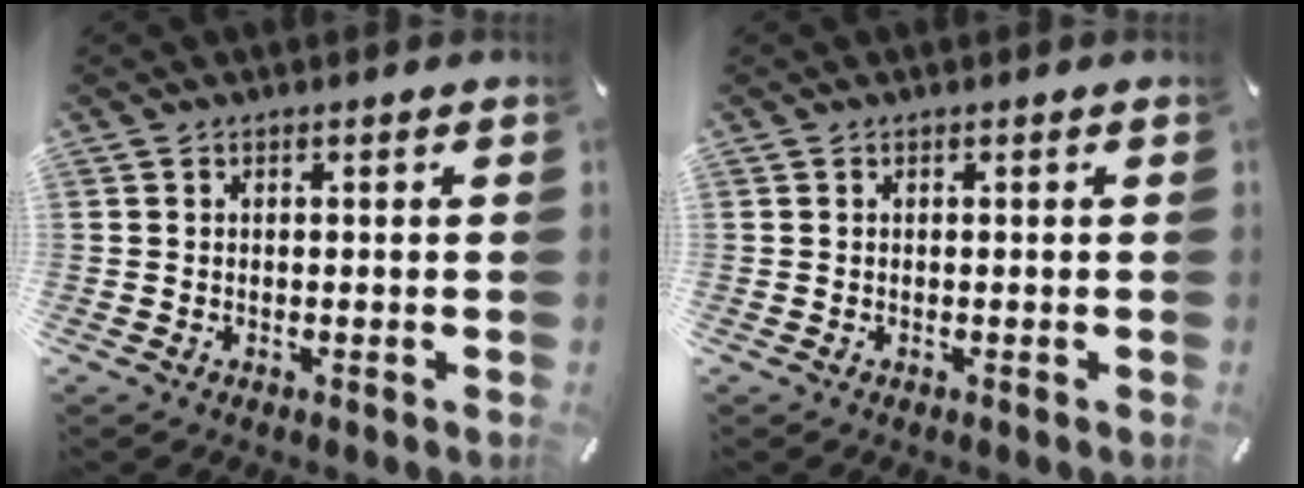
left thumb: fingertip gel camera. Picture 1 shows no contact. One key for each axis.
{"total": 0.0}